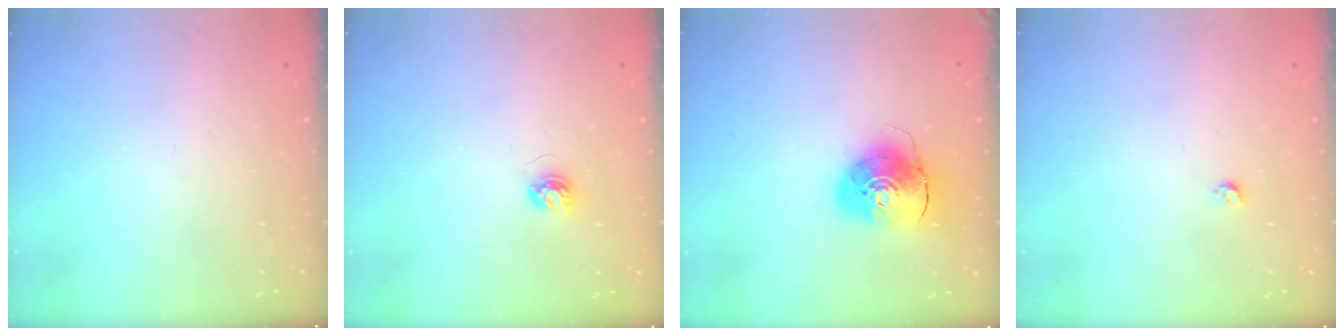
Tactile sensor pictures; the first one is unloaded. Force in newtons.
{"total": 3.7, "press": 3.7, "slide": 0.5}
{"total": 10.1, "press": 10.0, "slide": 1.5}
{"total": 3.0, "press": 3.0, "slide": 0.2}